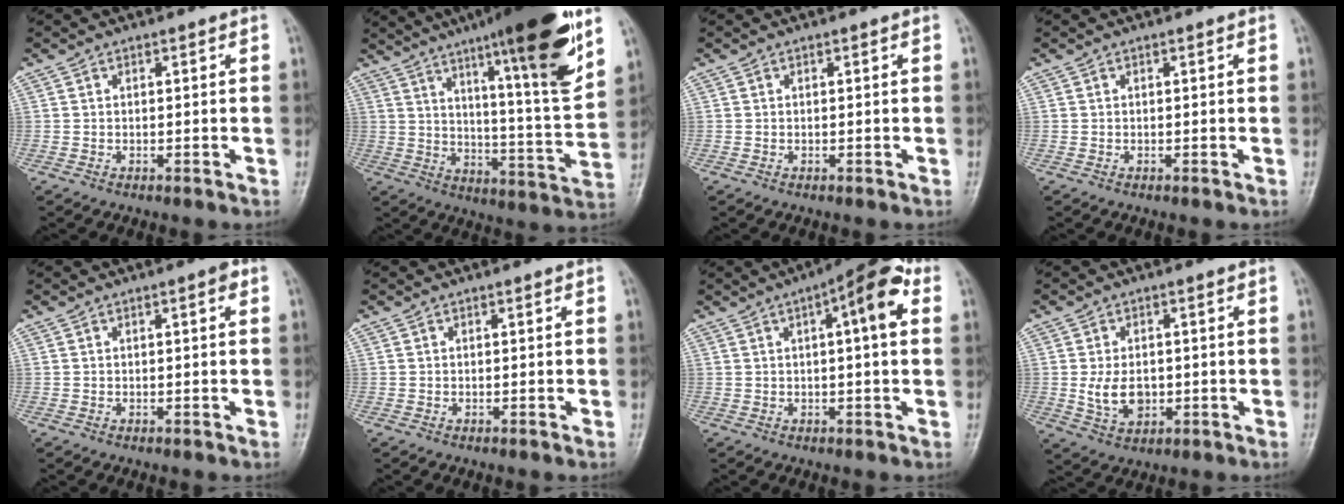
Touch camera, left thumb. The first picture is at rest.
{"total": 22.7, "force": [13.1, 2.8, 18.3], "torque": [-0.249, -0.056, 0.198]}
{"total": 0.0}
{"total": 0.0}
{"total": 1.5, "force": [0.5, 0.5, 1.4], "torque": [-0.018, 0.002, 0.004]}
{"total": 0.0}
{"total": 9.8, "force": [2.9, 2.9, 8.9], "torque": [-0.118, 0.019, 0.032]}
{"total": 6.3, "force": [-0.4, 4.5, 4.5], "torque": [-0.068, -0.007, 0.000]}